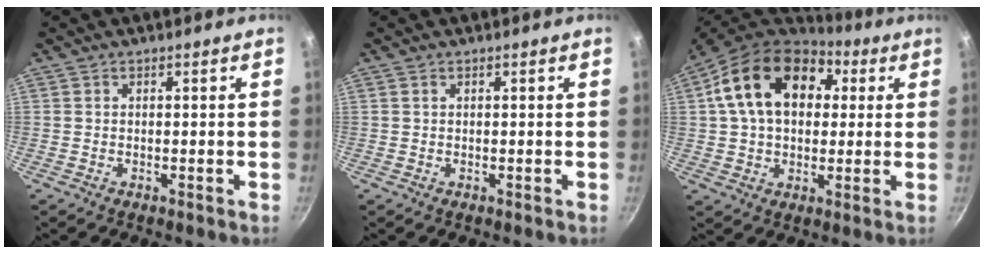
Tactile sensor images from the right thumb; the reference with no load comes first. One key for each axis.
{"total": 0.0}
{"total": 19.2, "fx": 5.1, "fy": 13.4, "fz": 12.8, "tx": -0.194, "ty": 0.018, "tz": 0.071}